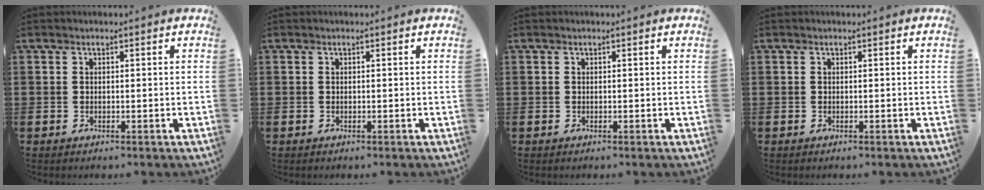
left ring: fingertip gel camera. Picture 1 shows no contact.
{"total": 0.0}
{"total": 0.0}
{"total": 0.0}